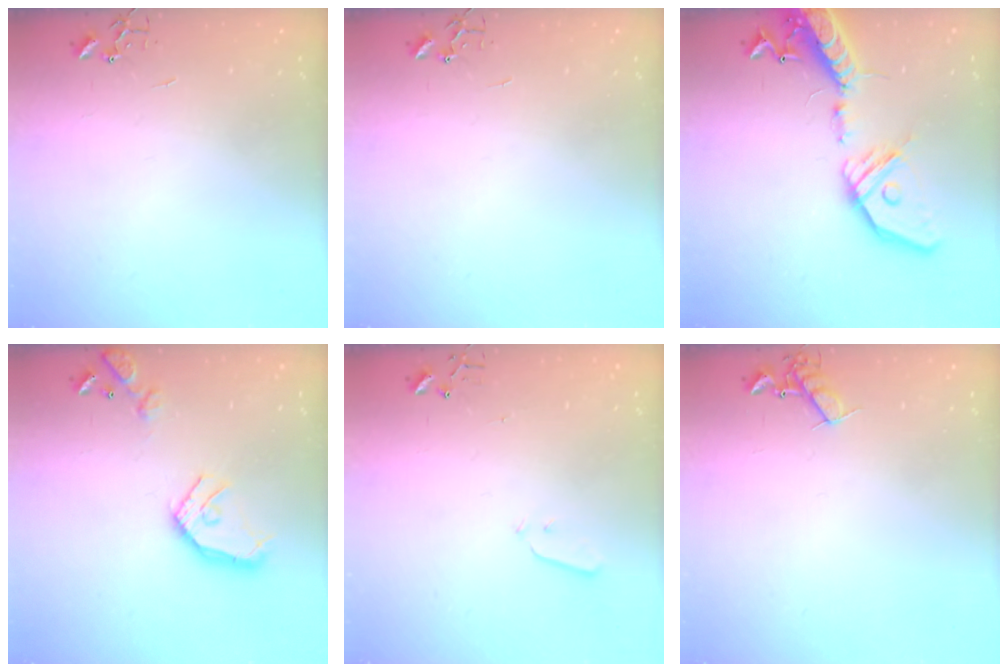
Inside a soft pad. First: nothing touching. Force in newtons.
{"total": 0.0}
{"total": 19.7, "press": 19.4, "slide": 3.9}
{"total": 14.7, "press": 14.6, "slide": 1.6}
{"total": 2.9, "press": 2.8, "slide": 0.8}
{"total": 7.5, "press": 7.5, "slide": 0.8}